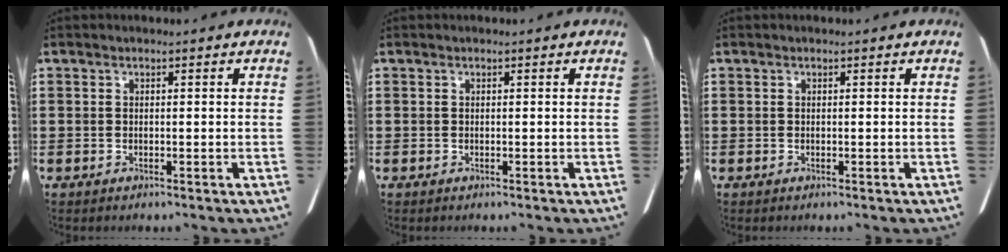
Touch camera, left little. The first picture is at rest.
{"total": 0.0}
{"total": 0.0}